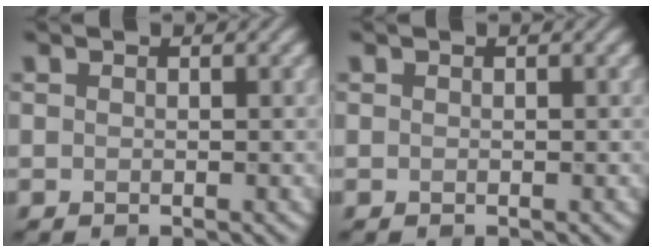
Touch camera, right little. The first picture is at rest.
{"total": 0.0}